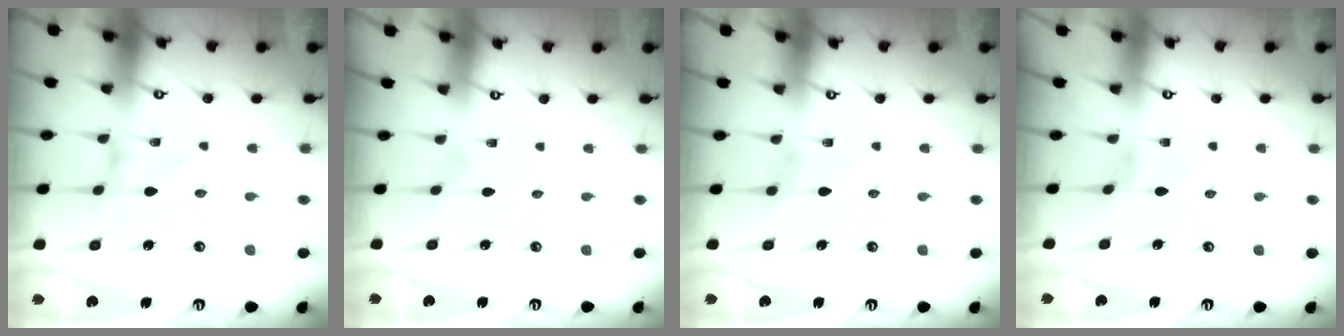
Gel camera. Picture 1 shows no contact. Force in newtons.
{"total": 0.0}
{"total": 1.3, "press": 1.2, "slide": 0.3}
{"total": 1.2, "press": 1.2, "slide": 0.3}